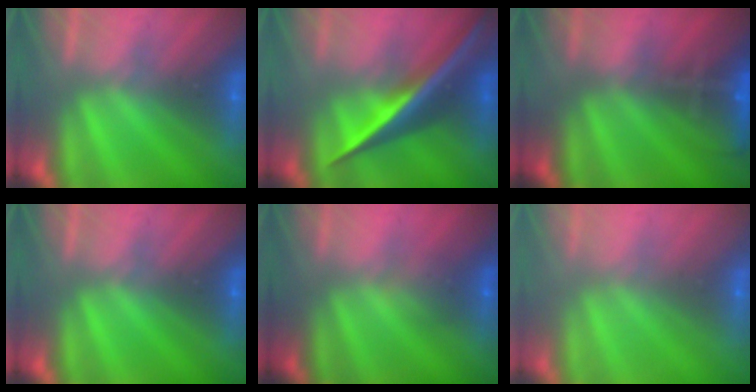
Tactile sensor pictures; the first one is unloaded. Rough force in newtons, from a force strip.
{"total": 2.7}
{"total": 7.7}
{"total": 0.0}
{"total": 1.0}
{"total": 7.8}